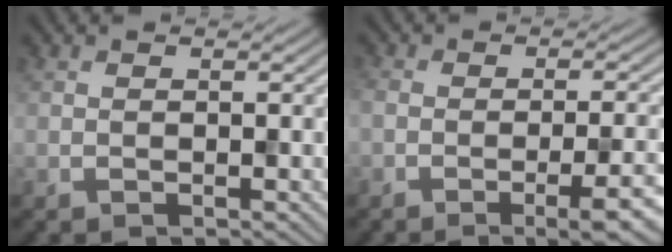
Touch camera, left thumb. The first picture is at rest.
{"total": 6.0, "force": [-3.1, 1.5, 4.9], "torque": [-0.076, 0.000, -0.043]}